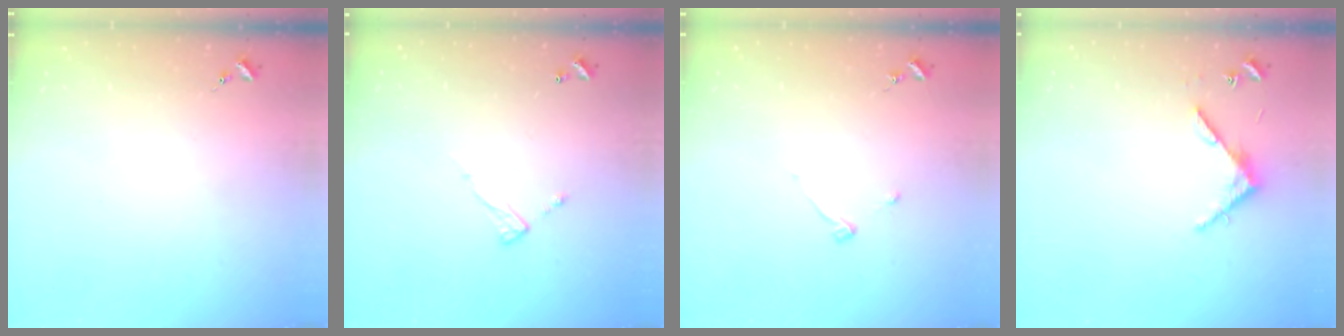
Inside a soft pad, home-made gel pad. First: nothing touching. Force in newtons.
{"total": 6.4, "press": 6.4, "slide": 0.2}
{"total": 3.3, "press": 3.3, "slide": 0.4}
{"total": 5.0, "press": 5.0, "slide": 0.4}